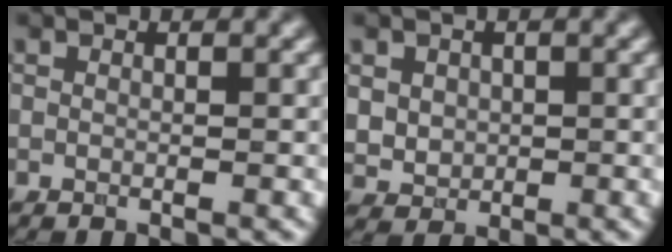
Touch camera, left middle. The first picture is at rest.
{"total": 3.1, "force": [0.8, 2.7, 1.3], "torque": [-0.038, 0.003, 0.024]}